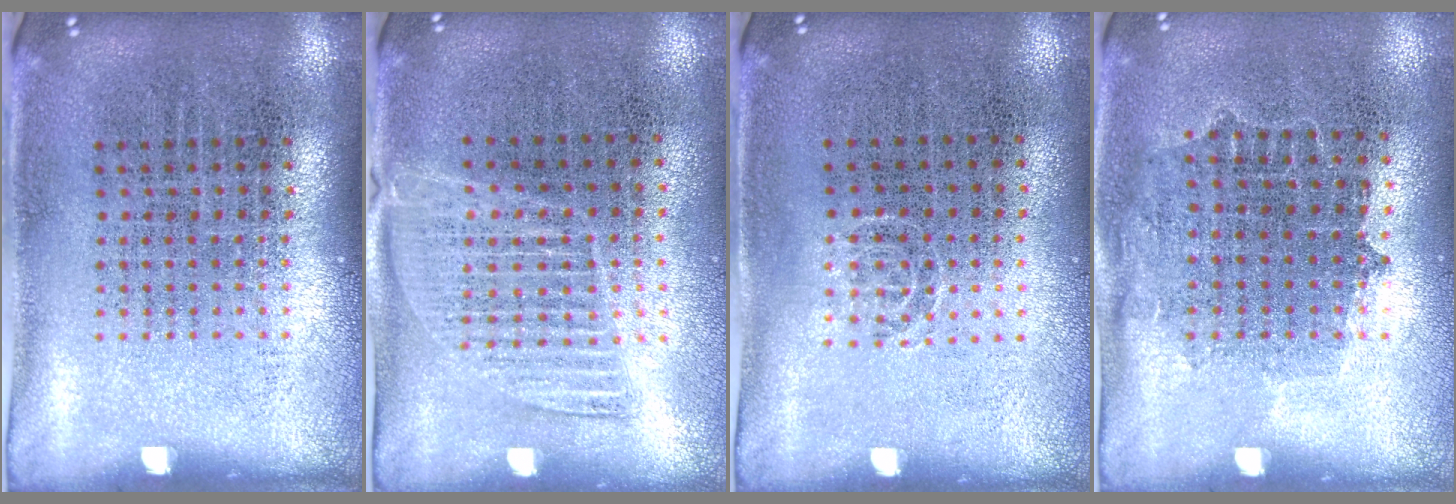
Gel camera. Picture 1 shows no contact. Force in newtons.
{"total": 1.3, "press": 1.2, "slide": 0.6}
{"total": 0.6, "press": 0.4, "slide": 0.4}
{"total": 0.8, "press": 0.8, "slide": 0.3}